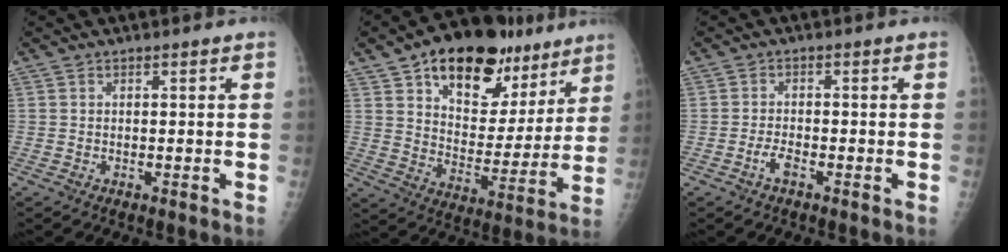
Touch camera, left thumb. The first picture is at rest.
{"total": 23.3, "force": [14.1, 12.8, 13.5], "torque": [-0.156, -0.043, 0.221]}
{"total": 2.3, "force": [-1.4, 0.8, 1.7], "torque": [-0.038, 0.011, -0.029]}